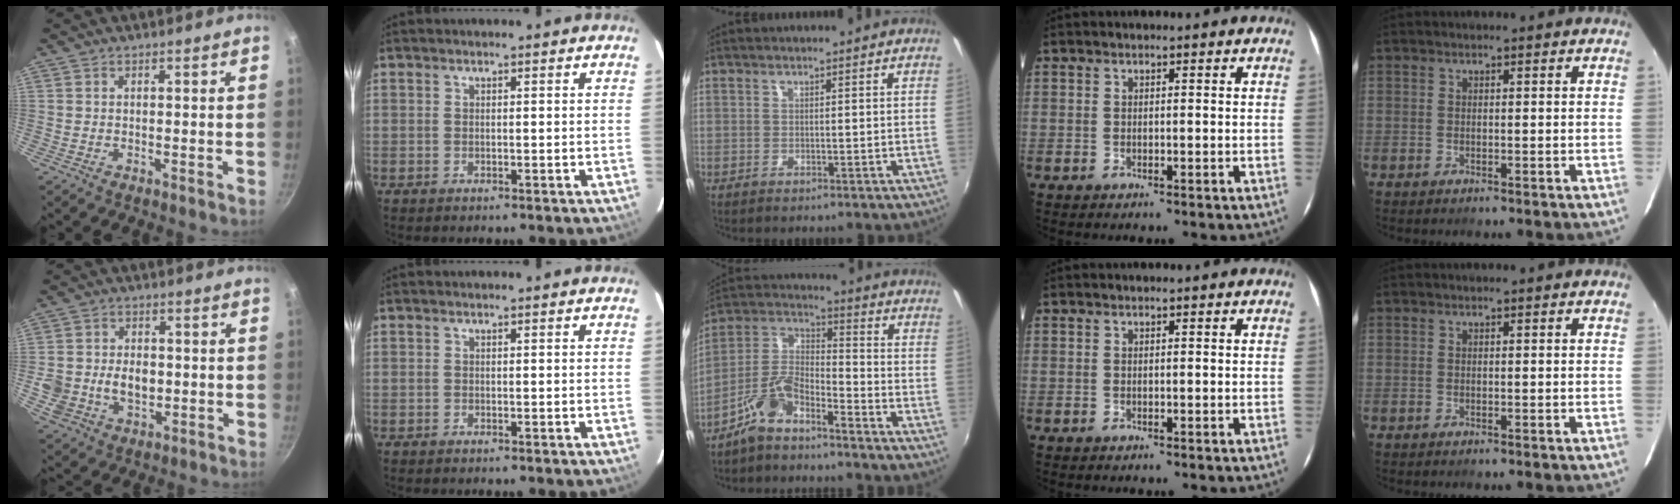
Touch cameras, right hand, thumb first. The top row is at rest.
{"thumb": {"total": 10.1, "force": [-1.0, 7.6, 6.5], "torque": [-0.108, 0.002, -0.015]}, "middle": {"total": 8.3, "force": [-5.9, 2.8, 5.2], "torque": [-0.123, 0.022, -0.118]}}